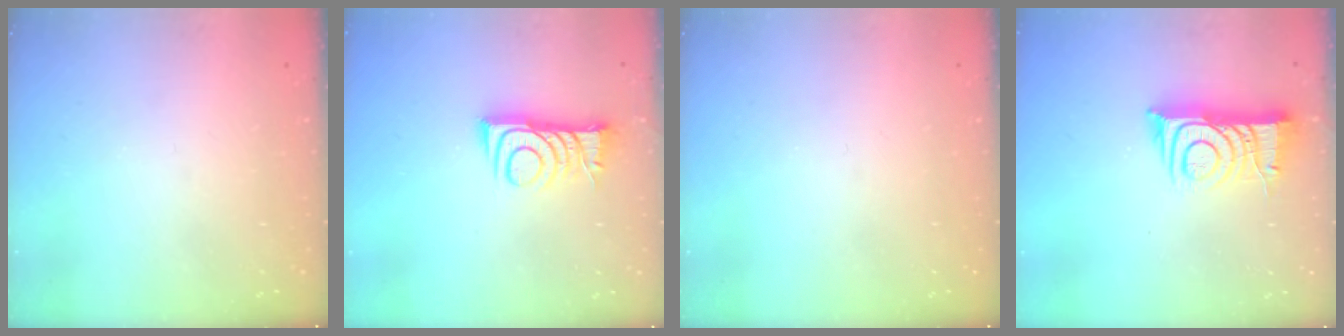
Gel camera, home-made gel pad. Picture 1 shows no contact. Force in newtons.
{"total": 9.0, "press": 9.0, "slide": 0.1}
{"total": 0.0}
{"total": 9.9, "press": 9.9, "slide": 1.0}